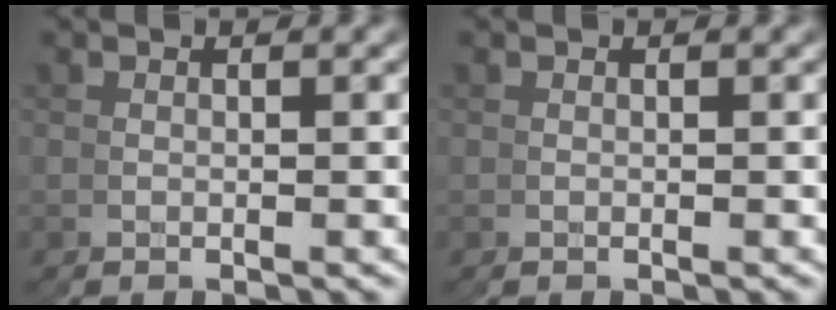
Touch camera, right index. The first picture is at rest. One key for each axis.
{"total": 0.0}